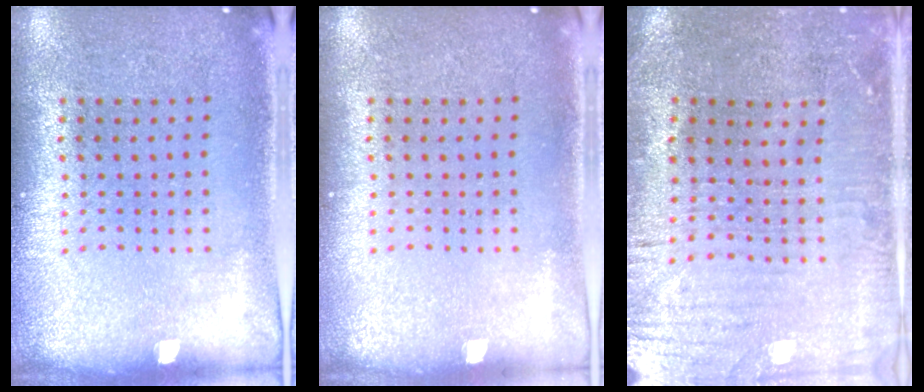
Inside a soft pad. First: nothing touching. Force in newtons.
{"total": 0.0}
{"total": 1.1, "press": 1.0, "slide": 0.4}